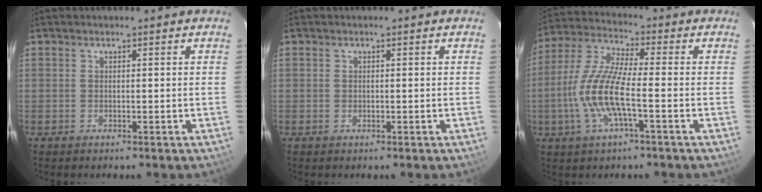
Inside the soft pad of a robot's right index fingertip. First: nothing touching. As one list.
[{"total": 0.0}, {"total": 11.6, "force": [-3.0, 2.0, 11.1], "torque": [-0.241, 0.000, -0.062]}]